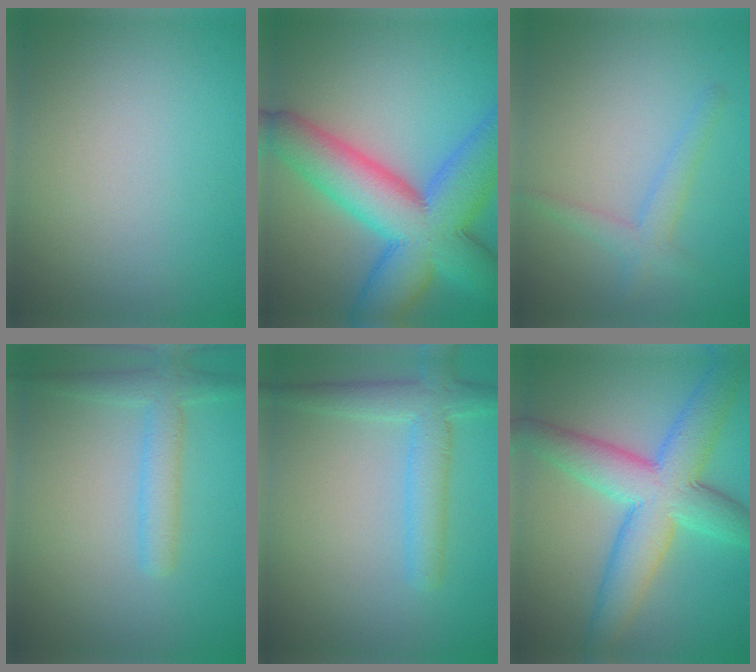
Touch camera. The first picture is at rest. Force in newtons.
{"total": 12.8, "press": 12.8, "slide": 0.5}
{"total": 2.2, "press": 2.2, "slide": 0.1}
{"total": 3.0, "press": 3.0, "slide": 0.1}
{"total": 4.1, "press": 4.1, "slide": 0.3}
{"total": 8.7, "press": 8.7, "slide": 0.1}